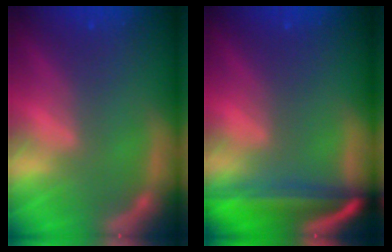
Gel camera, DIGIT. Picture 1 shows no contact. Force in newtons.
{"total": 9.0}